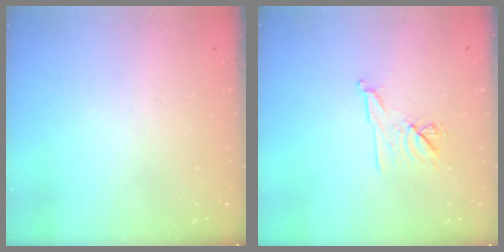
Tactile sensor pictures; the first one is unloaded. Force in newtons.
{"total": 8.9, "press": 8.9, "slide": 1.1}